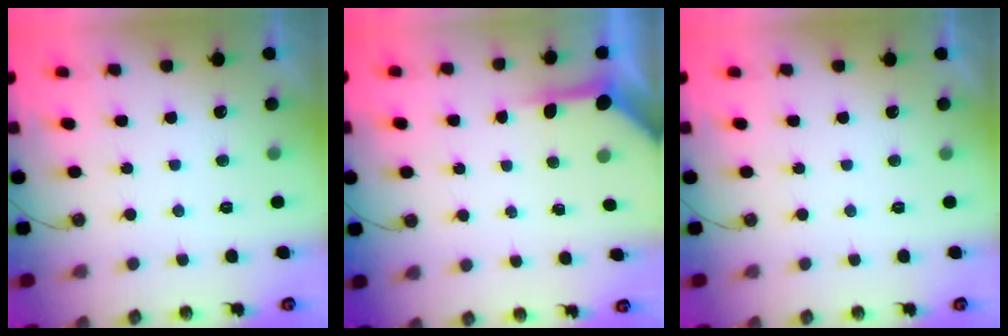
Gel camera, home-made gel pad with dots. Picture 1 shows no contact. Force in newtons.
{"total": 5.1, "press": 5.1, "slide": 0.4}
{"total": 0.0}